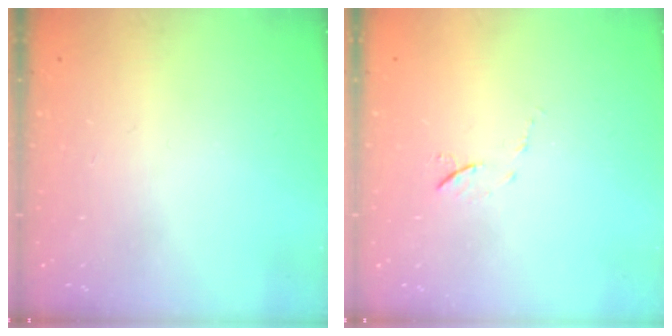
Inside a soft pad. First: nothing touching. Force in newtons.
{"total": 6.1, "press": 6.0, "slide": 0.9}